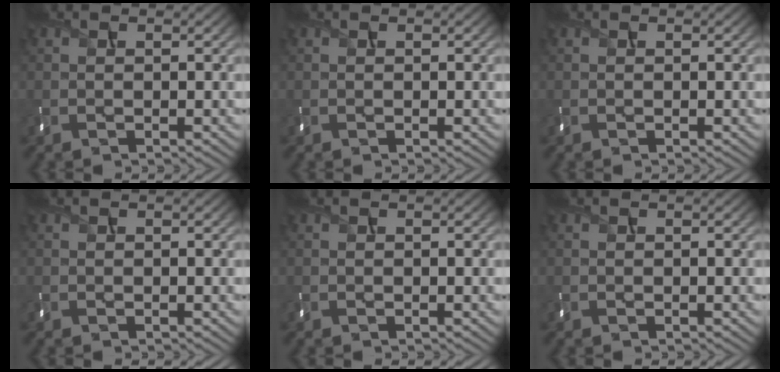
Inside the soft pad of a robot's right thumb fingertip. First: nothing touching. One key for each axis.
{"total": 0.0}
{"total": 0.0}
{"total": 0.0}
{"total": 0.0}
{"total": 0.0}